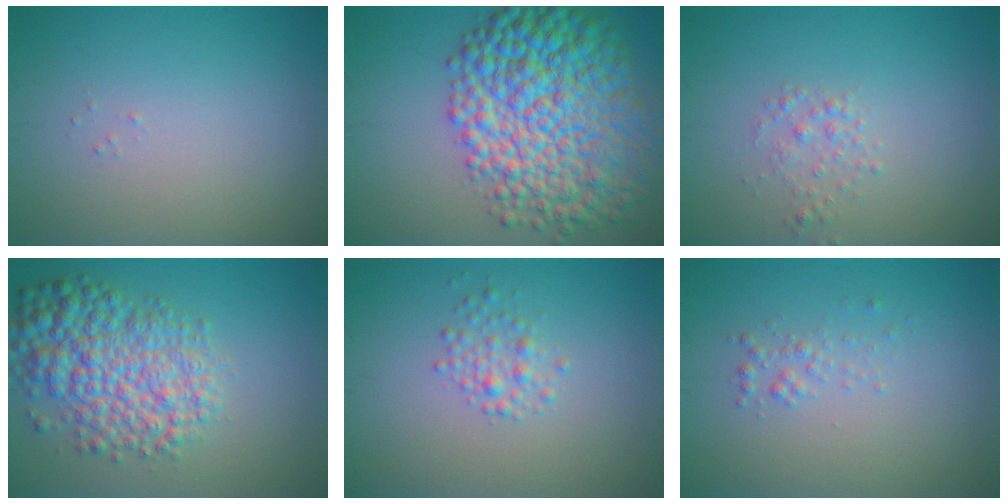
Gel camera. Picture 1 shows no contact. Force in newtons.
{"total": 12.7, "press": 12.7, "slide": 0.2}
{"total": 1.3, "press": 1.3, "slide": 0.0}
{"total": 7.4, "press": 7.4, "slide": 0.2}
{"total": 1.8, "press": 1.8, "slide": 0.0}
{"total": 1.1, "press": 1.1, "slide": 0.1}